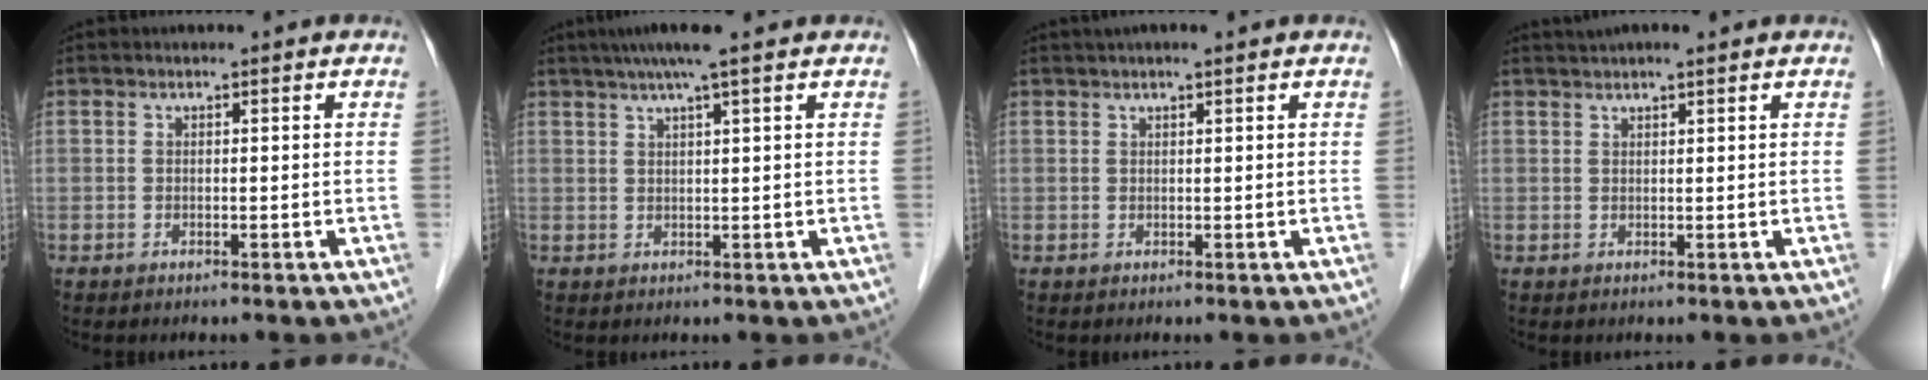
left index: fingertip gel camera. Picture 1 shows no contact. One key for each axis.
{"total": 6.1, "fx": 4.6, "fy": -0.6, "fz": 4.0, "tx": -0.066, "ty": 0.022, "tz": 0.074}
{"total": 3.0, "fx": 2.3, "fy": 0.0, "fz": 1.9, "tx": -0.023, "ty": 0.024, "tz": 0.036}
{"total": 4.9, "fx": 4.2, "fy": 0.2, "fz": 2.6, "tx": -0.039, "ty": 0.030, "tz": 0.062}